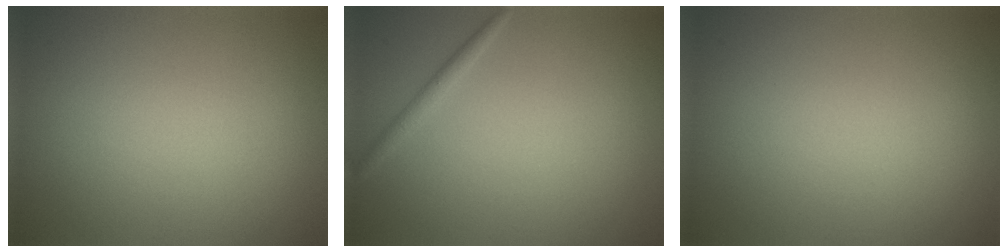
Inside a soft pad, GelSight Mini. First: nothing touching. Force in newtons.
{"total": 1.2, "press": 1.2, "slide": 0.0}
{"total": 0.0}